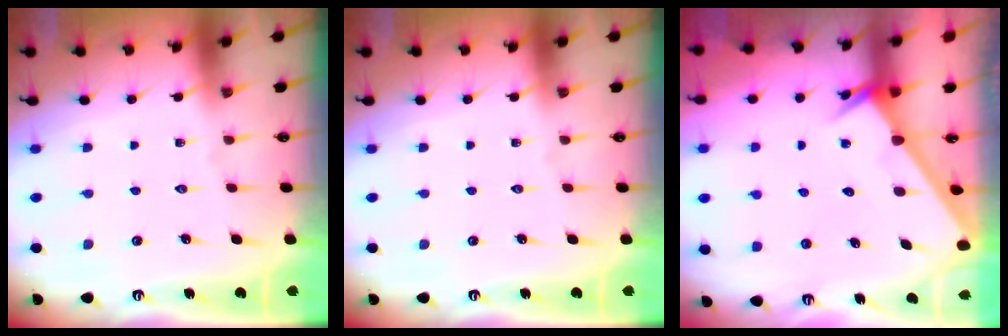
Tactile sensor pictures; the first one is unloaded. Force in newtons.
{"total": 0.0}
{"total": 2.6, "press": 2.6, "slide": 0.0}